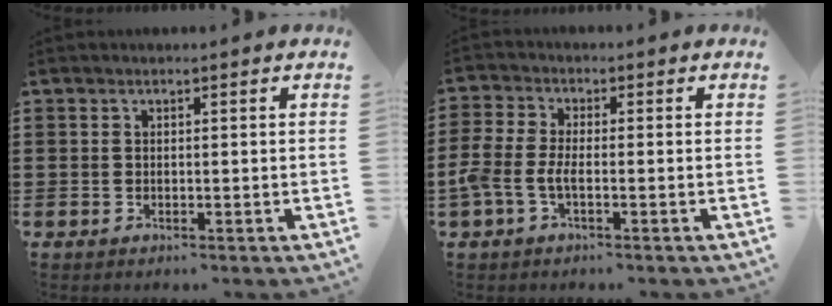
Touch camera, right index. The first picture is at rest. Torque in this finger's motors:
{"motor_torque": [0.98, -0.68, 0.21, 0.18]}